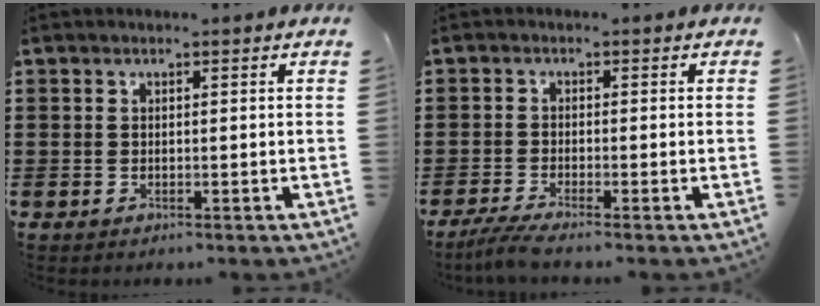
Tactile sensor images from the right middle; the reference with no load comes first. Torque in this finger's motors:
{"motor_torque": [0.84, -0.42, 0.01, 0.05]}